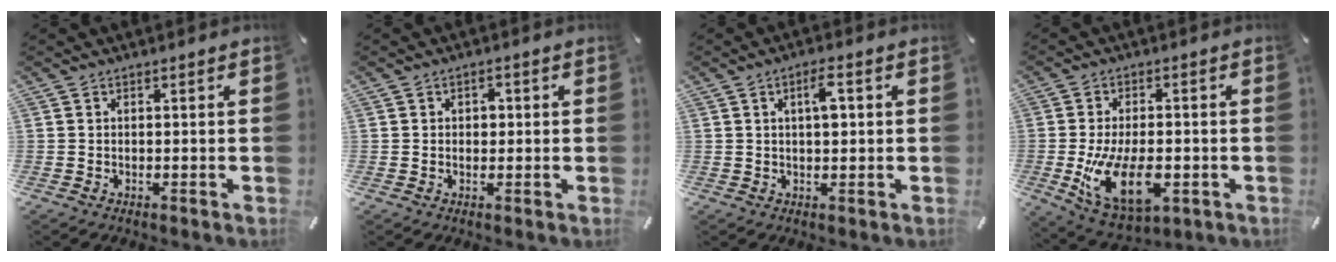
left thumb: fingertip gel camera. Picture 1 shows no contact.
{"total": 2.0, "force": [0.2, 1.6, 1.1], "torque": [-0.009, 0.001, -0.004]}
{"total": 4.5, "force": [1.1, 1.7, 4.0], "torque": [-0.066, 0.002, 0.012]}
{"total": 15.7, "force": [-3.4, 9.0, 12.4], "torque": [-0.231, -0.012, -0.053]}